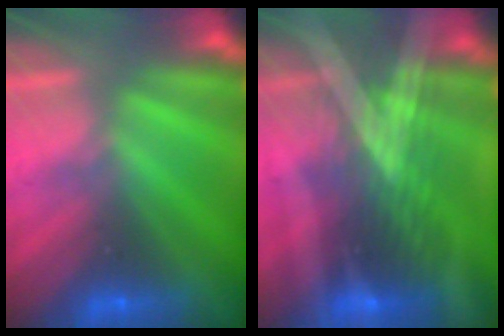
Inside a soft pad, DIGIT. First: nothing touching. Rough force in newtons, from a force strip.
{"total": 3.1}